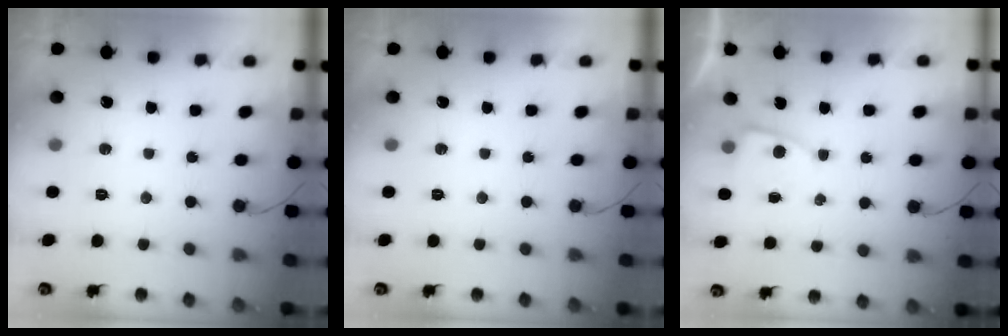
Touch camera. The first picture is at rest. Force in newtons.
{"total": 0.0}
{"total": 3.5, "press": 3.4, "slide": 0.4}